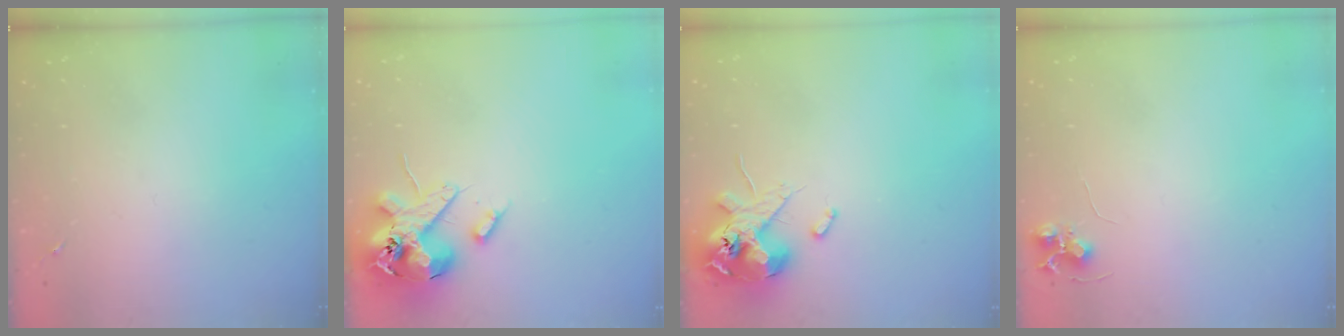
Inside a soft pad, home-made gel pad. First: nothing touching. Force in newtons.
{"total": 16.3, "press": 16.1, "slide": 2.7}
{"total": 13.1, "press": 12.9, "slide": 2.2}
{"total": 6.9, "press": 6.9, "slide": 0.7}